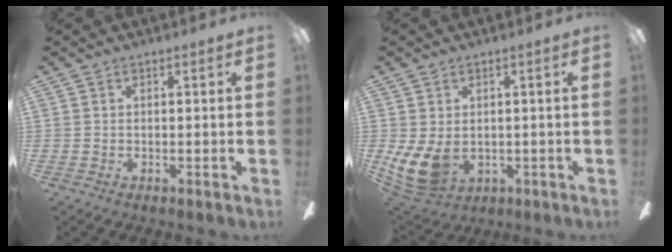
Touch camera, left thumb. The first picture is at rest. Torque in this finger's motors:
{"motor_torque": [0.48, 1.36, 0.65, -0.24, 0.09]}